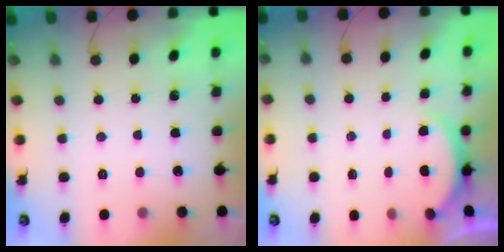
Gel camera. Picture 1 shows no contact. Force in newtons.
{"total": 1.6, "press": 1.5, "slide": 0.6}